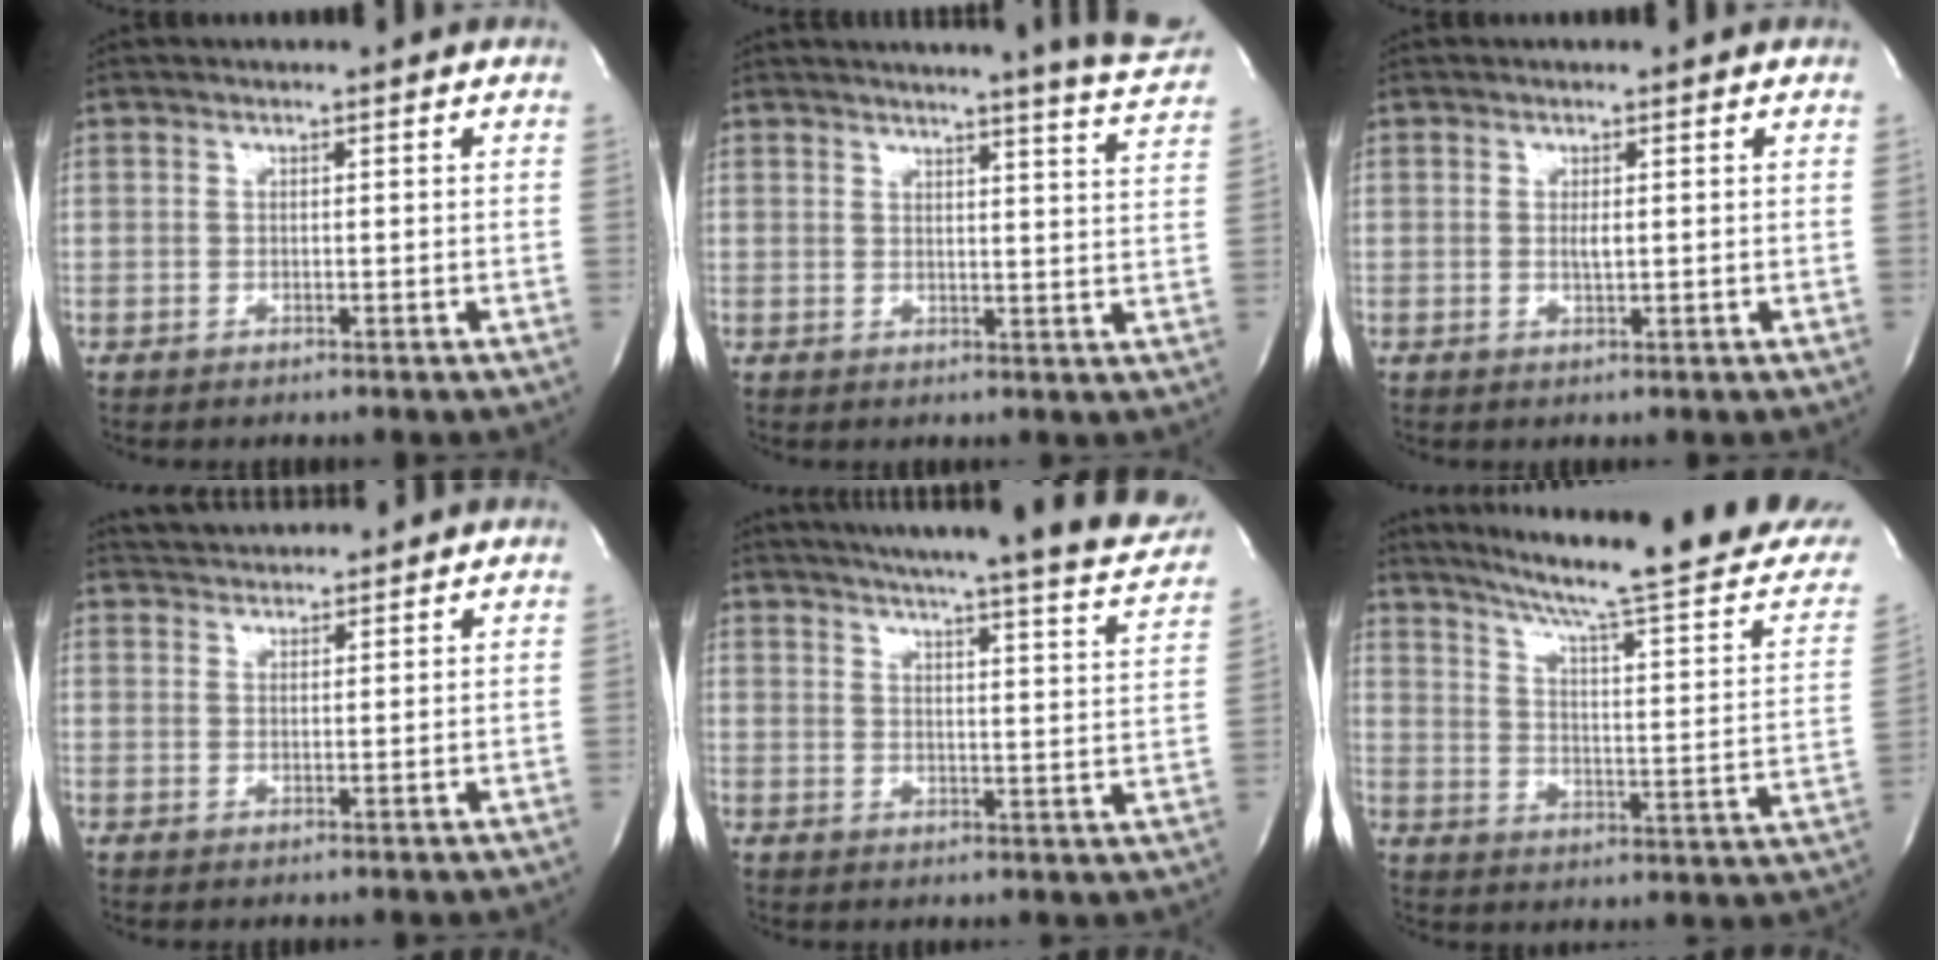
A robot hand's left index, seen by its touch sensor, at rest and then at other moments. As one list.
[{"total": 12.2, "force": [11.5, -1.2, 3.9], "torque": [-0.055, -0.069, 0.116]}, {"total": 1.1, "force": [0.0, 0.1, 1.1], "torque": [-0.026, -0.006, 0.001]}, {"total": 4.7, "force": [4.6, 0.7, 0.6], "torque": [-0.017, 0.027, 0.078]}, {"total": 25.6, "force": [23.2, 1.5, 10.7], "torque": [-0.160, -0.065, 0.275]}, {"total": 25.7, "force": [22.2, 0.5, 12.9], "torque": [-0.196, -0.067, 0.291]}]